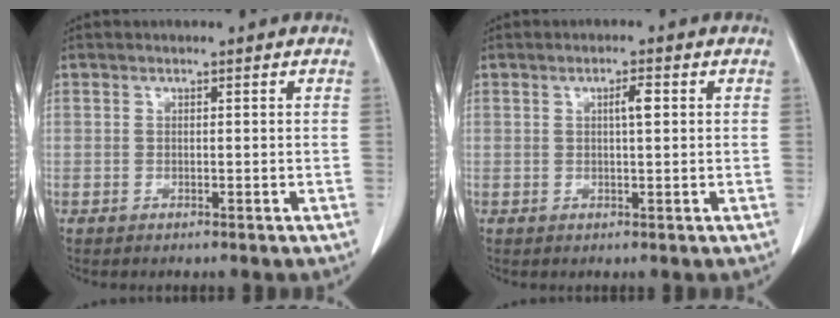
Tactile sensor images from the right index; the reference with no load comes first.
{"total": 2.2, "force": [0.6, 0.3, 2.1], "torque": [-0.036, 0.003, 0.009]}